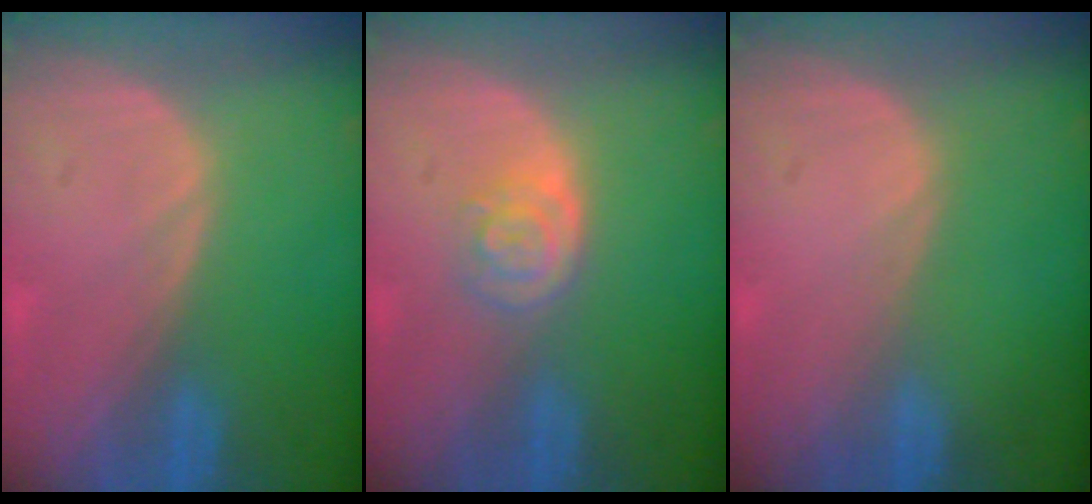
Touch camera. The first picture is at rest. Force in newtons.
{"total": 3.3, "press": 3.3, "slide": 0.3}
{"total": 0.0}